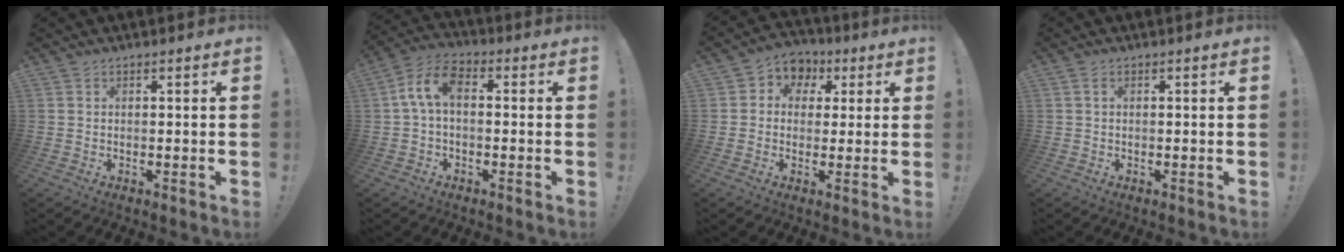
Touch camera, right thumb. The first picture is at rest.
{"total": 8.5, "force": [0.9, 4.9, 6.9], "torque": [-0.150, 0.008, 0.022]}
{"total": 6.3, "force": [0.4, 6.0, 2.0], "torque": [-0.029, 0.004, 0.013]}
{"total": 1.1, "force": [0.3, 0.7, 0.7], "torque": [-0.017, 0.004, 0.005]}